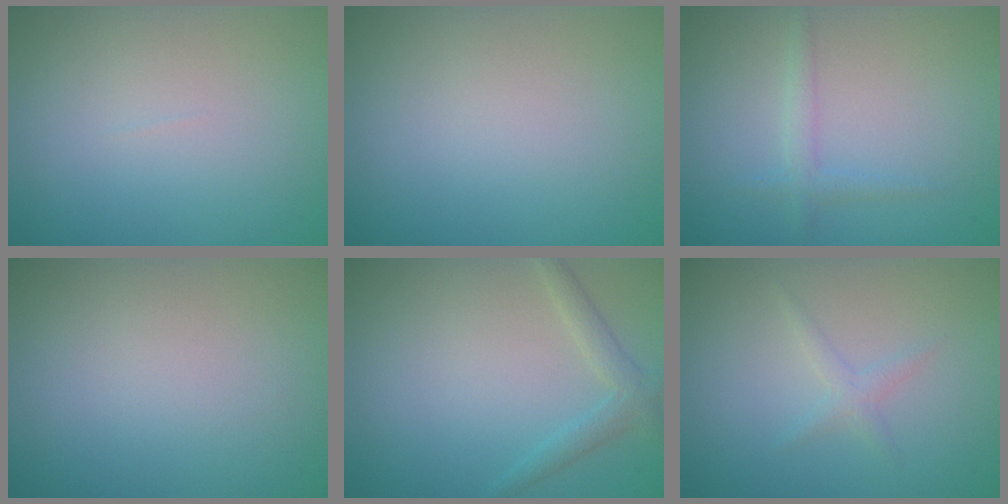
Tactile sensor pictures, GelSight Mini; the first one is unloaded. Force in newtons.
{"total": 0.0}
{"total": 1.4, "press": 1.4, "slide": 0.0}
{"total": 0.0}
{"total": 1.9, "press": 1.9, "slide": 0.2}
{"total": 1.1, "press": 1.1, "slide": 0.0}